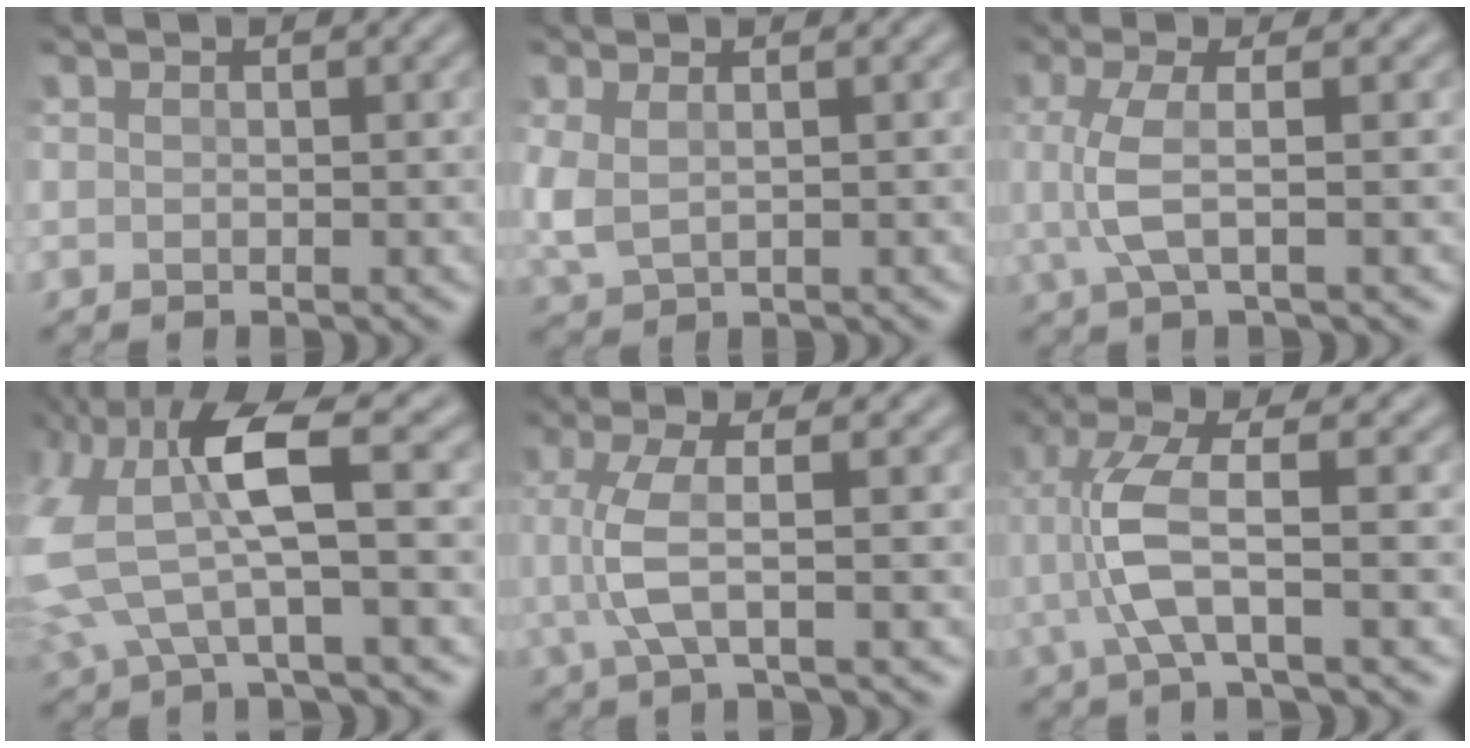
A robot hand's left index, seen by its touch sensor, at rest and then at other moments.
{"total": 3.5, "force": [-0.3, 2.3, 2.6], "torque": [-0.072, -0.009, 0.001]}
{"total": 3.5, "force": [-0.1, 0.7, 3.4], "torque": [-0.087, 0.002, -0.002]}
{"total": 8.8, "force": [0.8, 3.2, 8.2], "torque": [-0.196, 0.013, 0.005]}
{"total": 3.9, "force": [-0.2, 0.9, 3.8], "torque": [-0.097, 0.002, -0.004]}
{"total": 5.2, "force": [-0.4, 1.1, 5.0], "torque": [-0.120, 0.008, -0.008]}